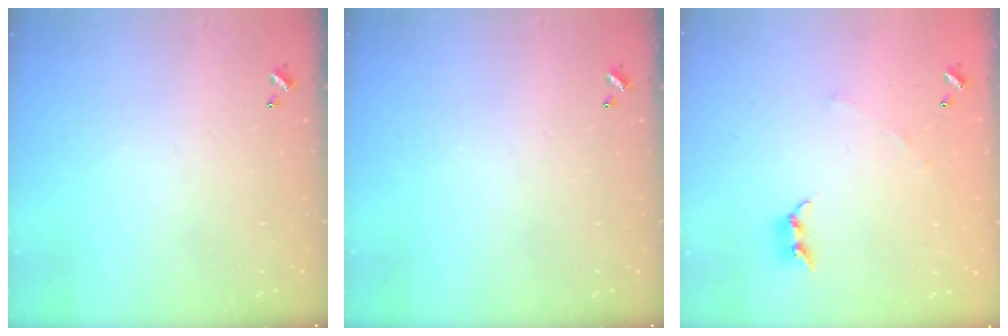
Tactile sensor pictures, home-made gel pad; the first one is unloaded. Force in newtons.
{"total": 0.0}
{"total": 3.8, "press": 3.7, "slide": 0.9}